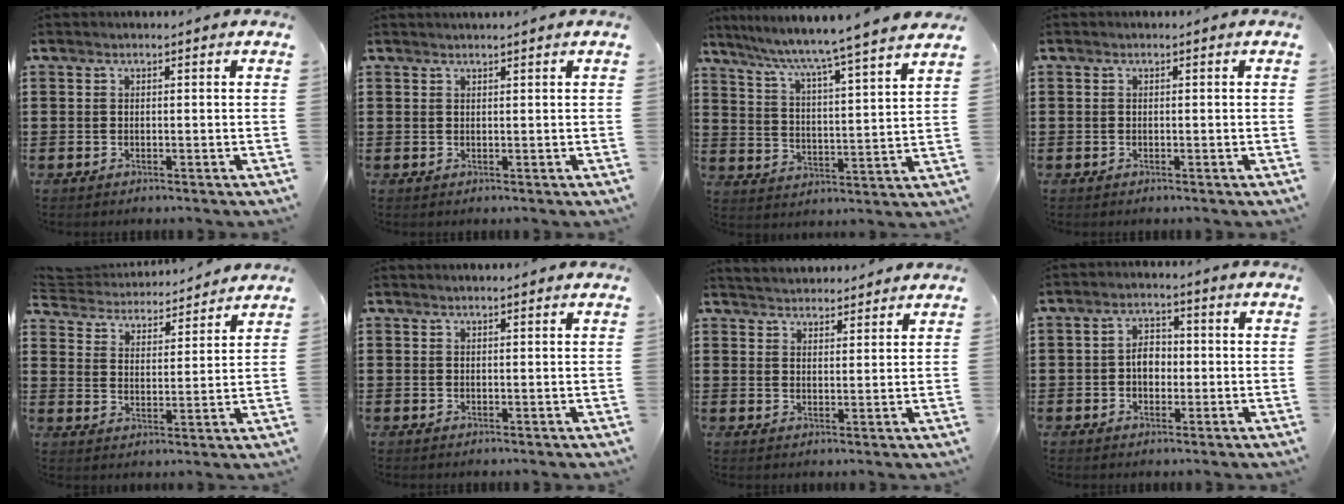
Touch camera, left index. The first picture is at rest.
{"total": 0.8, "force": [0.8, -0.1, 0.2], "torque": [-0.003, -0.002, 0.016]}
{"total": 5.5, "force": [4.7, -1.4, 2.5], "torque": [-0.070, -0.048, 0.068]}
{"total": 0.0}
{"total": 4.1, "force": [4.0, 0.4, 0.0], "torque": [-0.026, -0.028, 0.065]}
{"total": 0.7, "force": [0.7, 0.0, 0.3], "torque": [-0.006, -0.002, 0.013]}
{"total": 3.1, "force": [3.1, 0.2, -0.4], "torque": [-0.003, -0.009, 0.057]}
{"total": 3.8, "force": [-0.4, 2.6, 2.7], "torque": [-0.048, 0.004, -0.012]}